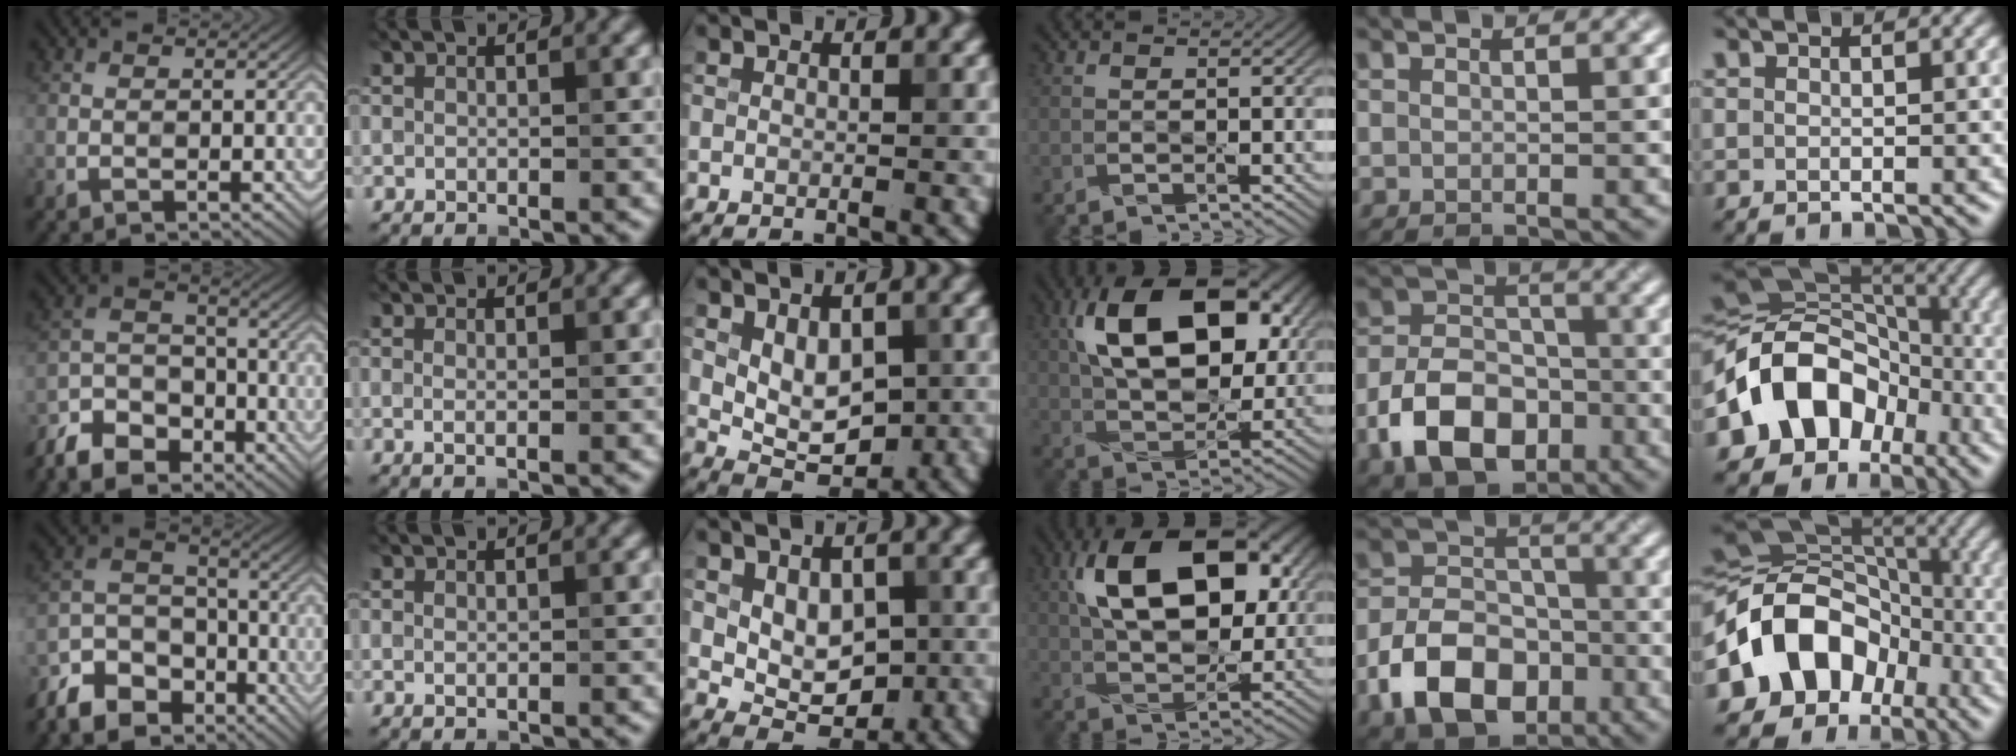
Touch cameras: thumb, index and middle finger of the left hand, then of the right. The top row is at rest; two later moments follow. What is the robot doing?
{"motion": "wipe", "object": "bowl"}